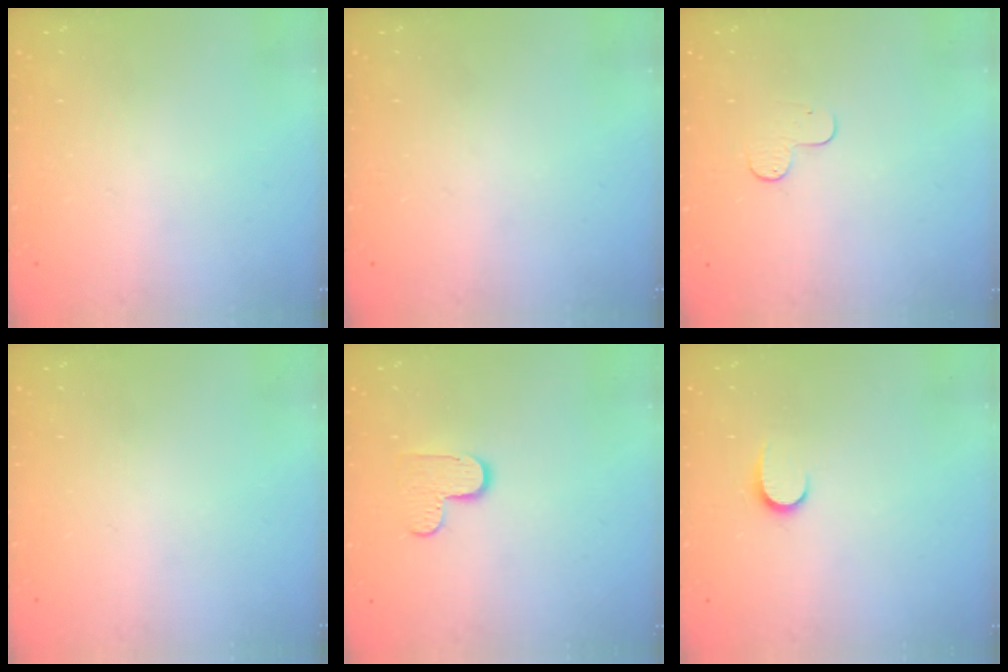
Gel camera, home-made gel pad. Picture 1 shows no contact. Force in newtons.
{"total": 0.0}
{"total": 4.8, "press": 4.8, "slide": 0.5}
{"total": 0.0}
{"total": 6.8, "press": 6.8, "slide": 0.2}
{"total": 5.4, "press": 5.4, "slide": 0.6}